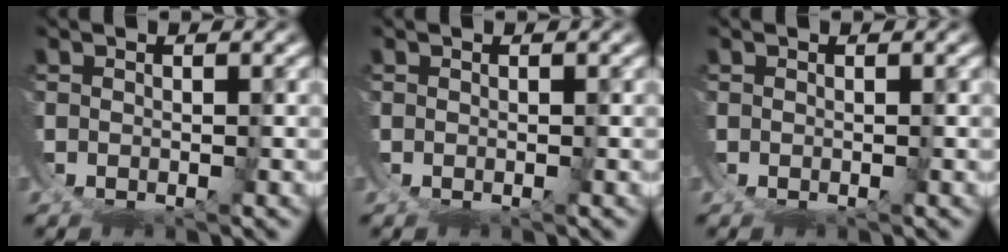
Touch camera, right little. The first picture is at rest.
{"total": 0.0}
{"total": 0.0}